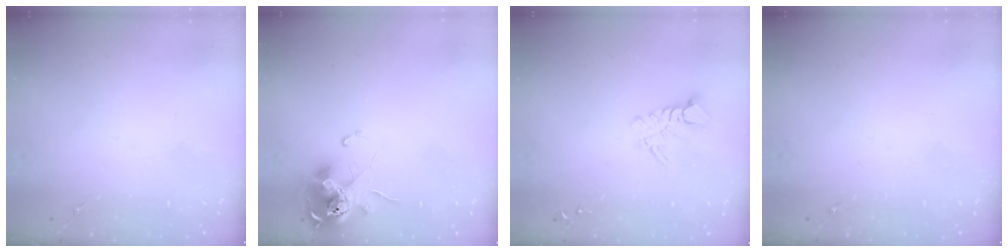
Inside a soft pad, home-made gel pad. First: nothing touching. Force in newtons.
{"total": 13.5, "press": 13.4, "slide": 1.2}
{"total": 7.5, "press": 7.5, "slide": 0.7}
{"total": 0.0}